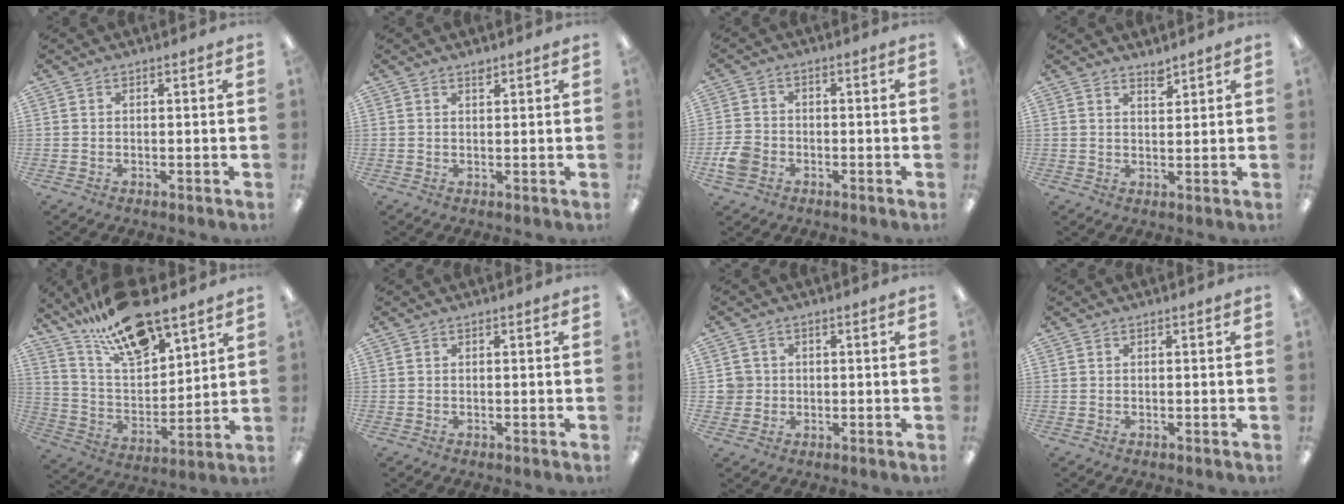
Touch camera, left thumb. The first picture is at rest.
{"total": 1.4, "force": [1.2, 0.4, 0.5], "torque": [-0.003, -0.004, 0.021]}
{"total": 5.5, "force": [-2.5, 4.1, 2.6], "torque": [-0.057, 0.012, -0.047]}
{"total": 2.6, "force": [2.4, 0.6, 0.7], "torque": [-0.001, -0.018, 0.042]}
{"total": 19.2, "force": [15.0, 6.5, 10.1], "torque": [-0.185, -0.085, 0.261]}
{"total": 0.0}
{"total": 3.8, "force": [0.3, 3.7, 0.4], "torque": [-0.008, 0.006, 0.005]}
{"total": 0.0}